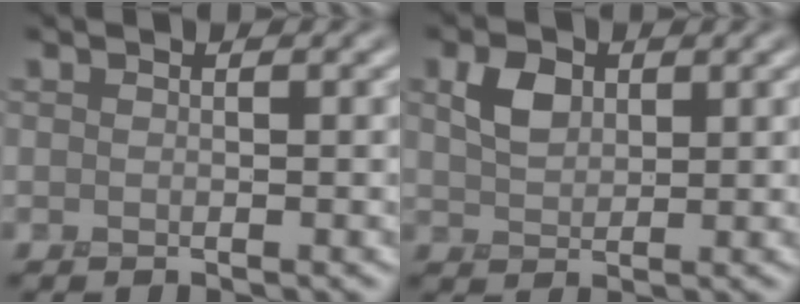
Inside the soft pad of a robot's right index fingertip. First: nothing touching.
{"total": 2.5, "force": [0.9, 1.7, 1.6], "torque": [-0.038, 0.001, 0.017]}